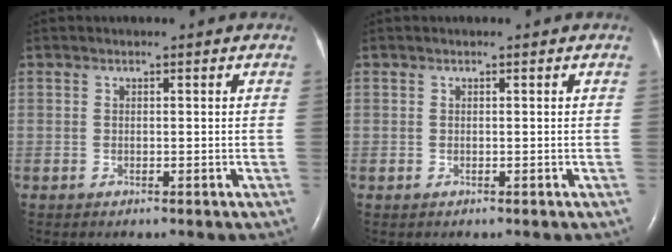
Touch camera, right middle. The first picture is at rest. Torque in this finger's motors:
{"motor_torque": [-0.04, 0.12, 0.00, 0.00]}